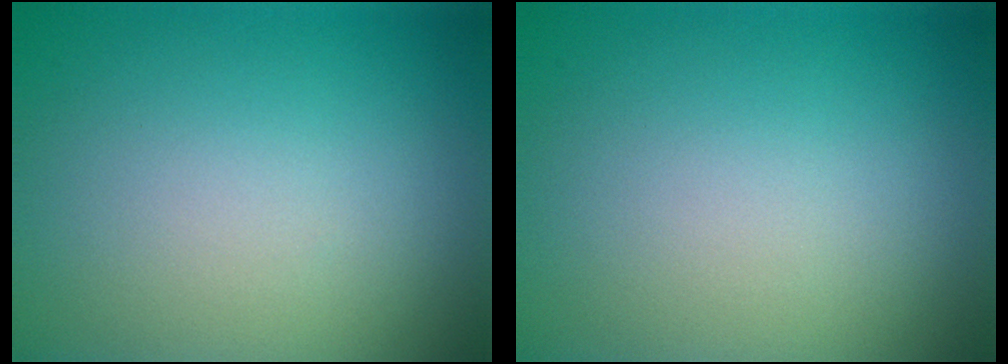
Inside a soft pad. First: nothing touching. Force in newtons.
{"total": 0.0}